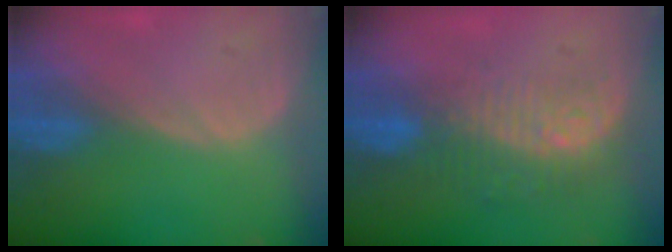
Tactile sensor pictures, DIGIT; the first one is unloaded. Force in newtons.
{"total": 9.9, "press": 8.3, "slide": 5.3}